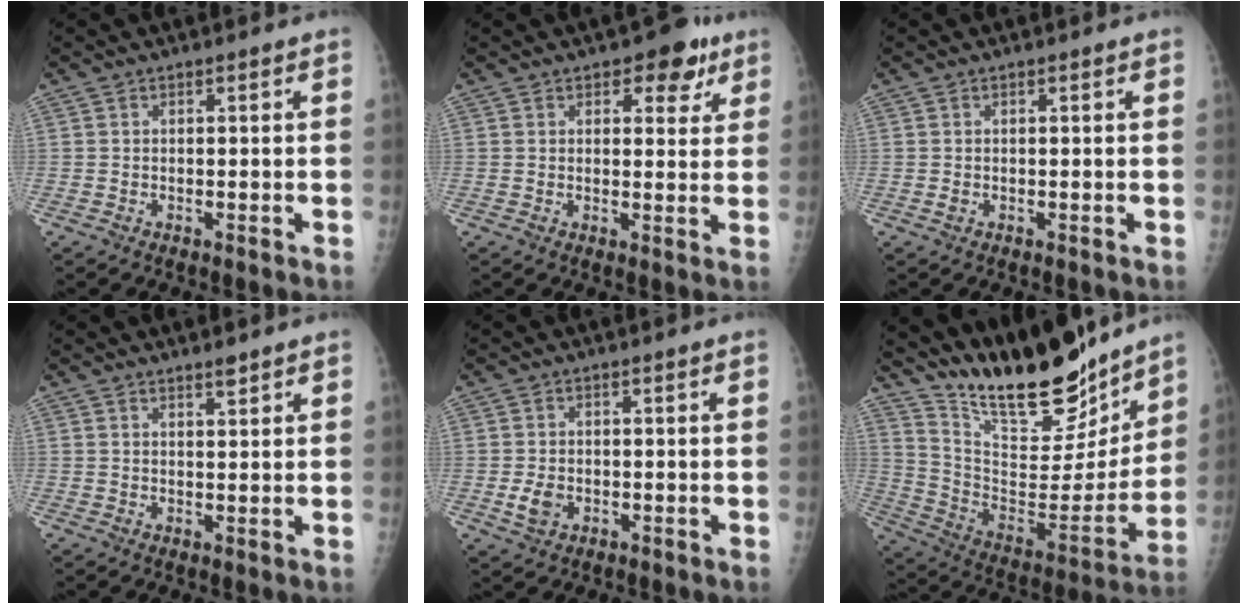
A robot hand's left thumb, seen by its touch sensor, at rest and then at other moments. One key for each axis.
{"total": 6.7, "fx": 3.8, "fy": 3.8, "fz": 4.1, "tx": -0.015, "ty": -0.012, "tz": 0.043}
{"total": 0.8, "fx": 0.2, "fy": 0.5, "fz": 0.6, "tx": -0.008, "ty": 0.000, "tz": 0.005}
{"total": 1.9, "fx": 1.6, "fy": 0.3, "fz": 0.9, "tx": -0.010, "ty": -0.013, "tz": 0.026}
{"total": 3.2, "fx": -0.7, "fy": 2.4, "fz": 2.0, "tx": -0.036, "ty": -0.001, "tz": -0.010}
{"total": 24.0, "fx": 19.8, "fy": 7.2, "fz": 11.6, "tx": -0.149, "ty": -0.107, "tz": 0.328}